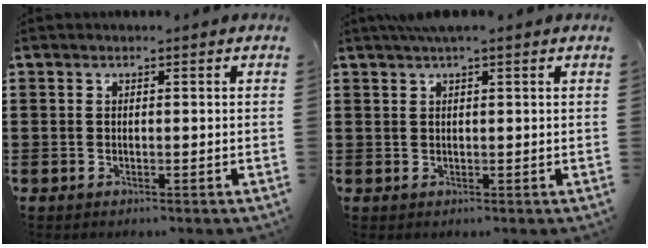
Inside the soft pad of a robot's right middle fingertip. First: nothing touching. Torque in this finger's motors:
{"motor_torque": [-0.26, -0.43, 0.75, 0.13]}